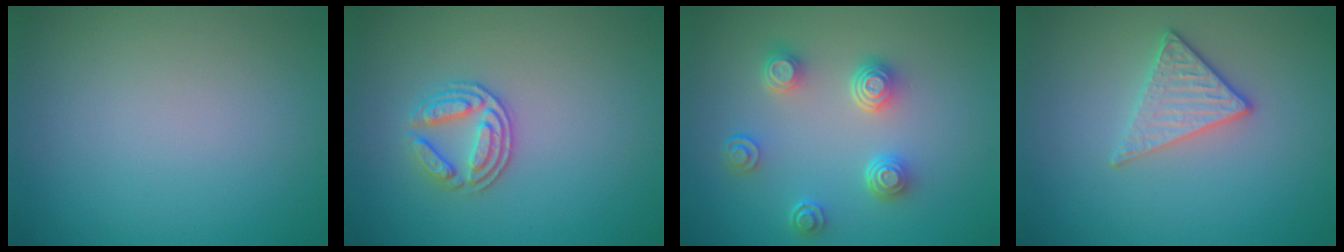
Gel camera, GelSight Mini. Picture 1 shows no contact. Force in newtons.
{"total": 2.9, "press": 2.6, "slide": 1.1}
{"total": 4.1, "press": 3.2, "slide": 2.6}
{"total": 2.8, "press": 2.5, "slide": 1.3}